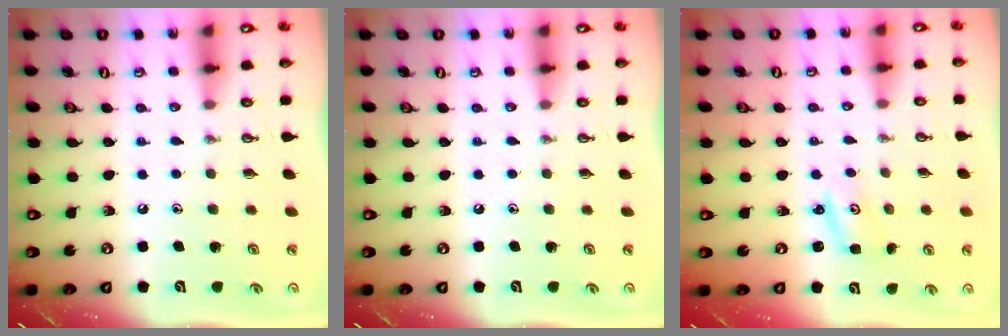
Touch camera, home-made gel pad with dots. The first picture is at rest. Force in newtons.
{"total": 0.0}
{"total": 2.1, "press": 2.1, "slide": 0.2}